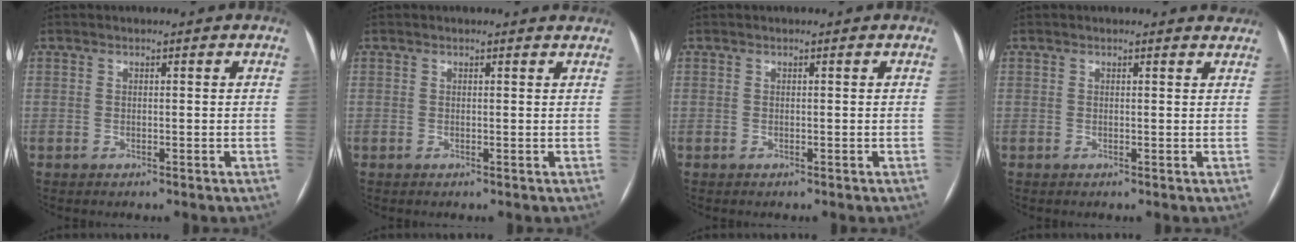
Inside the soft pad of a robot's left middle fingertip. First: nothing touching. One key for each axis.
{"total": 1.1, "fx": 1.1, "fy": 0.1, "fz": -0.1, "tx": -0.009, "ty": -0.006, "tz": 0.002}
{"total": 0.0}
{"total": 1.8, "fx": 1.8, "fy": 0.3, "fz": -0.1, "tx": -0.006, "ty": -0.011, "tz": 0.003}